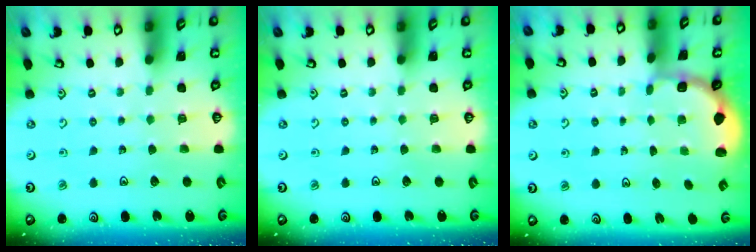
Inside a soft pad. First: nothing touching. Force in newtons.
{"total": 0.0}
{"total": 2.0, "press": 1.8, "slide": 0.7}